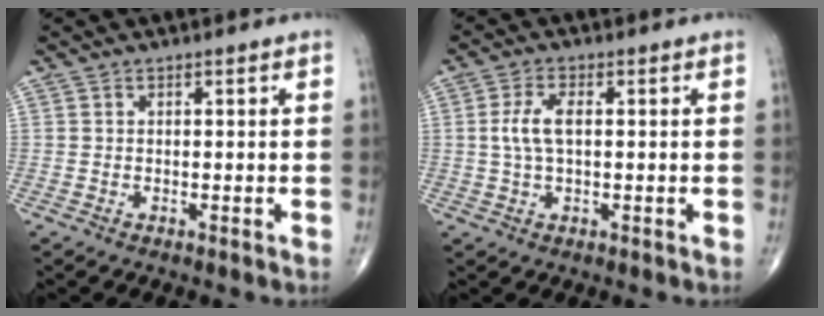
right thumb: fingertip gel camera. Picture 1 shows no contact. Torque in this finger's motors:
{"motor_torque": [0.16, 0.13, 0.56, 0.06, 0.02]}